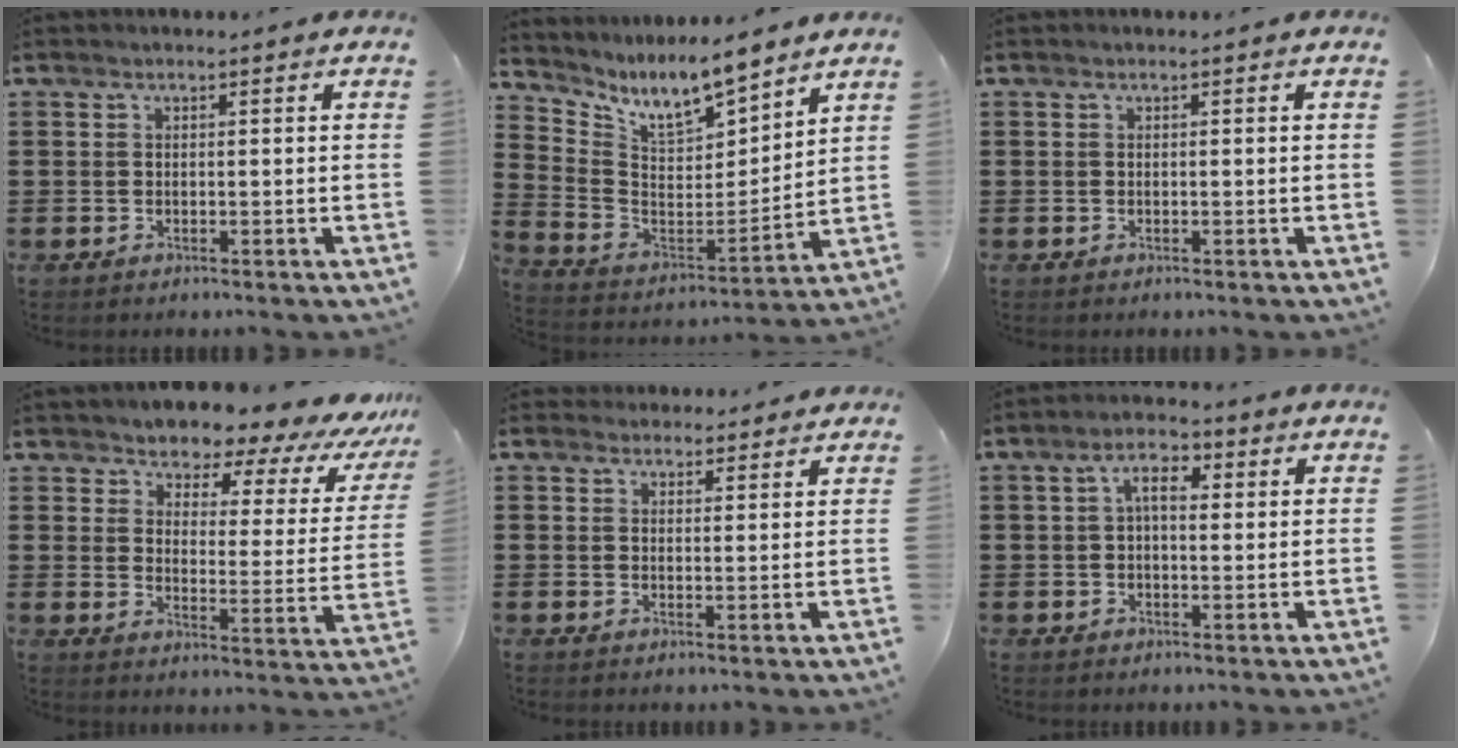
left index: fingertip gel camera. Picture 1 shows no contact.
{"total": 8.8, "force": [7.9, 1.9, 3.4], "torque": [-0.095, -0.052, 0.137]}
{"total": 0.0}
{"total": 5.1, "force": [4.6, 2.0, 1.2], "torque": [-0.046, -0.034, 0.074]}
{"total": 2.7, "force": [2.5, 0.9, 0.0], "torque": [0.000, -0.004, 0.048]}
{"total": 4.7, "force": [1.1, 2.5, 3.8], "torque": [-0.075, 0.011, 0.012]}